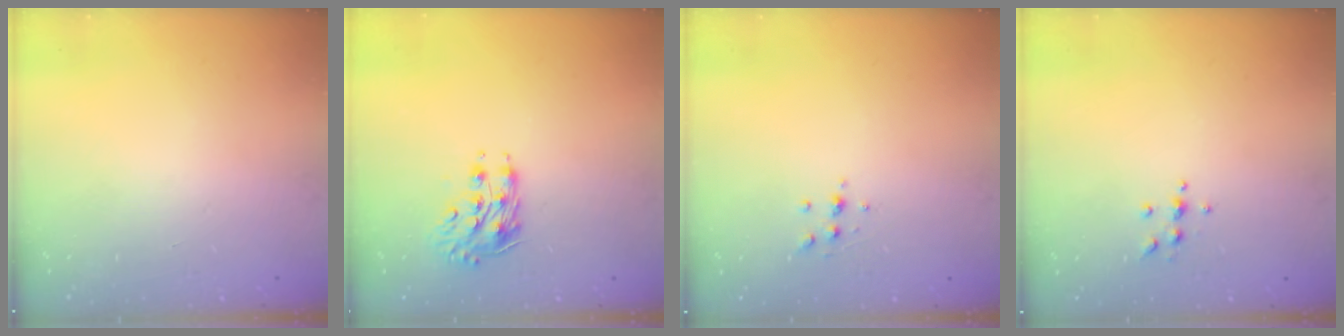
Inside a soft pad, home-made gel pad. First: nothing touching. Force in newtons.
{"total": 9.4, "press": 9.4, "slide": 0.9}
{"total": 4.4, "press": 4.4, "slide": 0.7}
{"total": 5.7, "press": 5.7, "slide": 0.5}